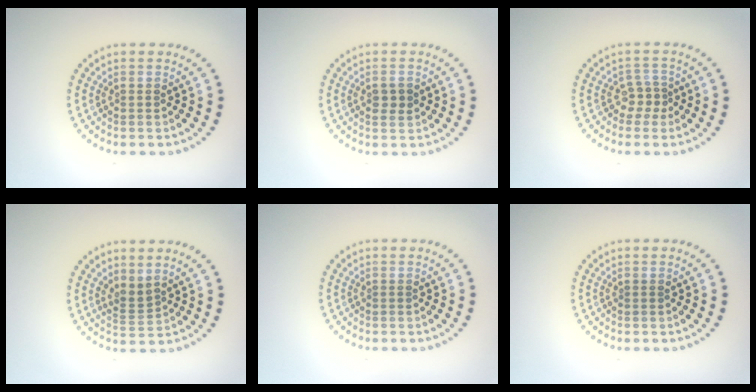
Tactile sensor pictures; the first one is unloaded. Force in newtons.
{"total": 1.6, "press": 1.6, "slide": 0.1}
{"total": 1.8, "press": 1.3, "slide": 1.3}
{"total": 1.8, "press": 1.4, "slide": 1.3}
{"total": 0.0}
{"total": 0.0}